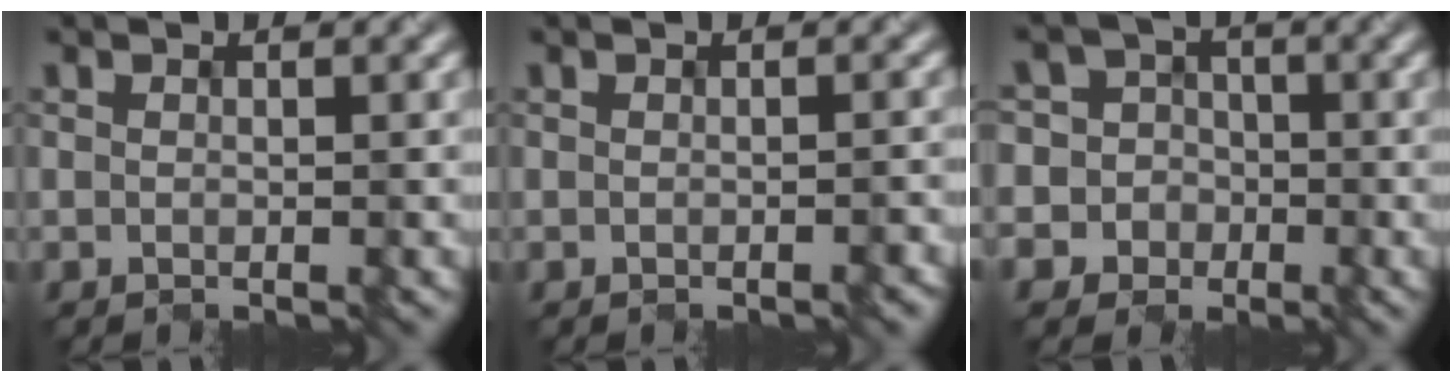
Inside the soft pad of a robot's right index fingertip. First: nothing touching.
{"total": 0.9, "force": [-0.5, 0.3, 0.6], "torque": [-0.005, 0.005, -0.002]}
{"total": 4.7, "force": [-1.2, 4.5, 0.3], "torque": [0.010, 0.031, -0.043]}